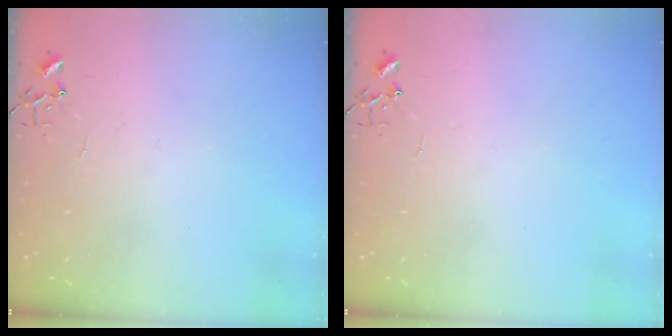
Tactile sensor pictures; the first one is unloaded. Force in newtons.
{"total": 0.0}